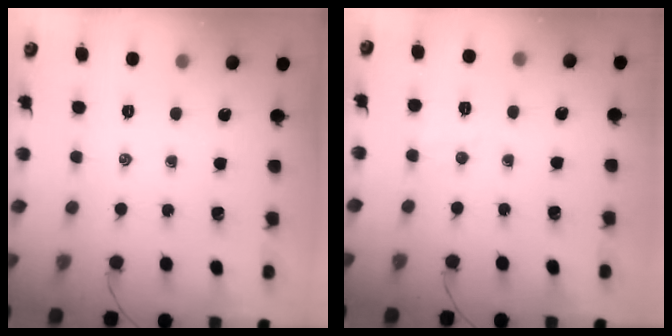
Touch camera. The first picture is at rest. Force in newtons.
{"total": 3.8, "press": 3.7, "slide": 1.0}